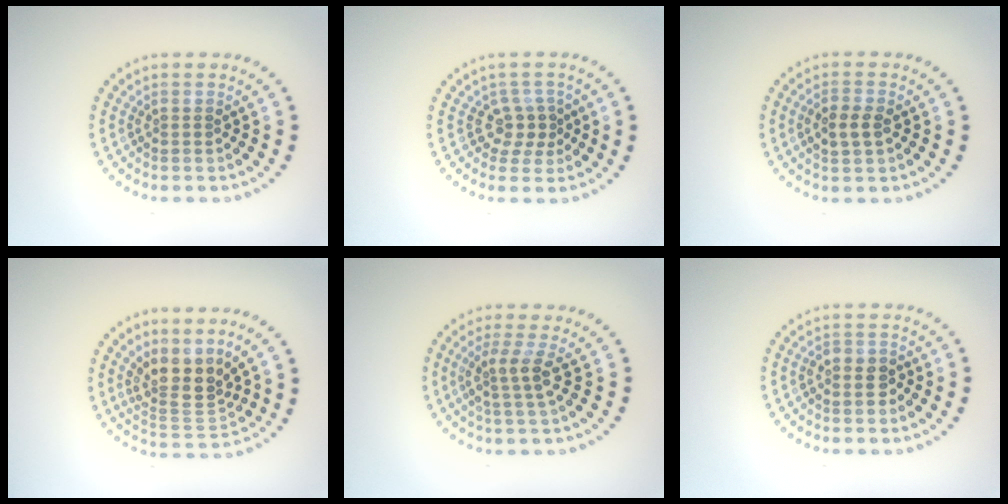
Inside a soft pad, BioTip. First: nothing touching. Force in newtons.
{"total": 2.4, "press": 1.8, "slide": 1.6}
{"total": 2.4, "press": 2.3, "slide": 0.4}
{"total": 3.8, "press": 2.9, "slide": 2.4}
{"total": 2.7, "press": 1.9, "slide": 1.8}
{"total": 2.0, "press": 1.9, "slide": 0.5}